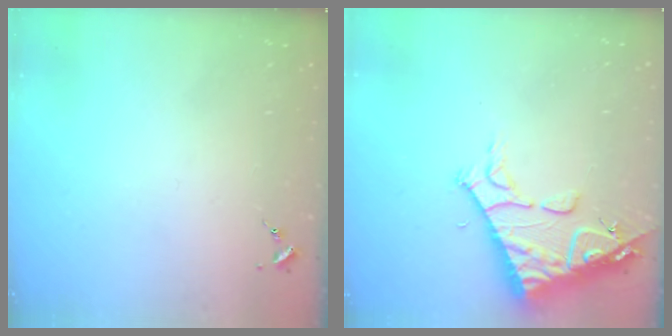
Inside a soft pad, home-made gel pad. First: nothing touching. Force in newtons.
{"total": 13.9, "press": 13.8, "slide": 1.7}